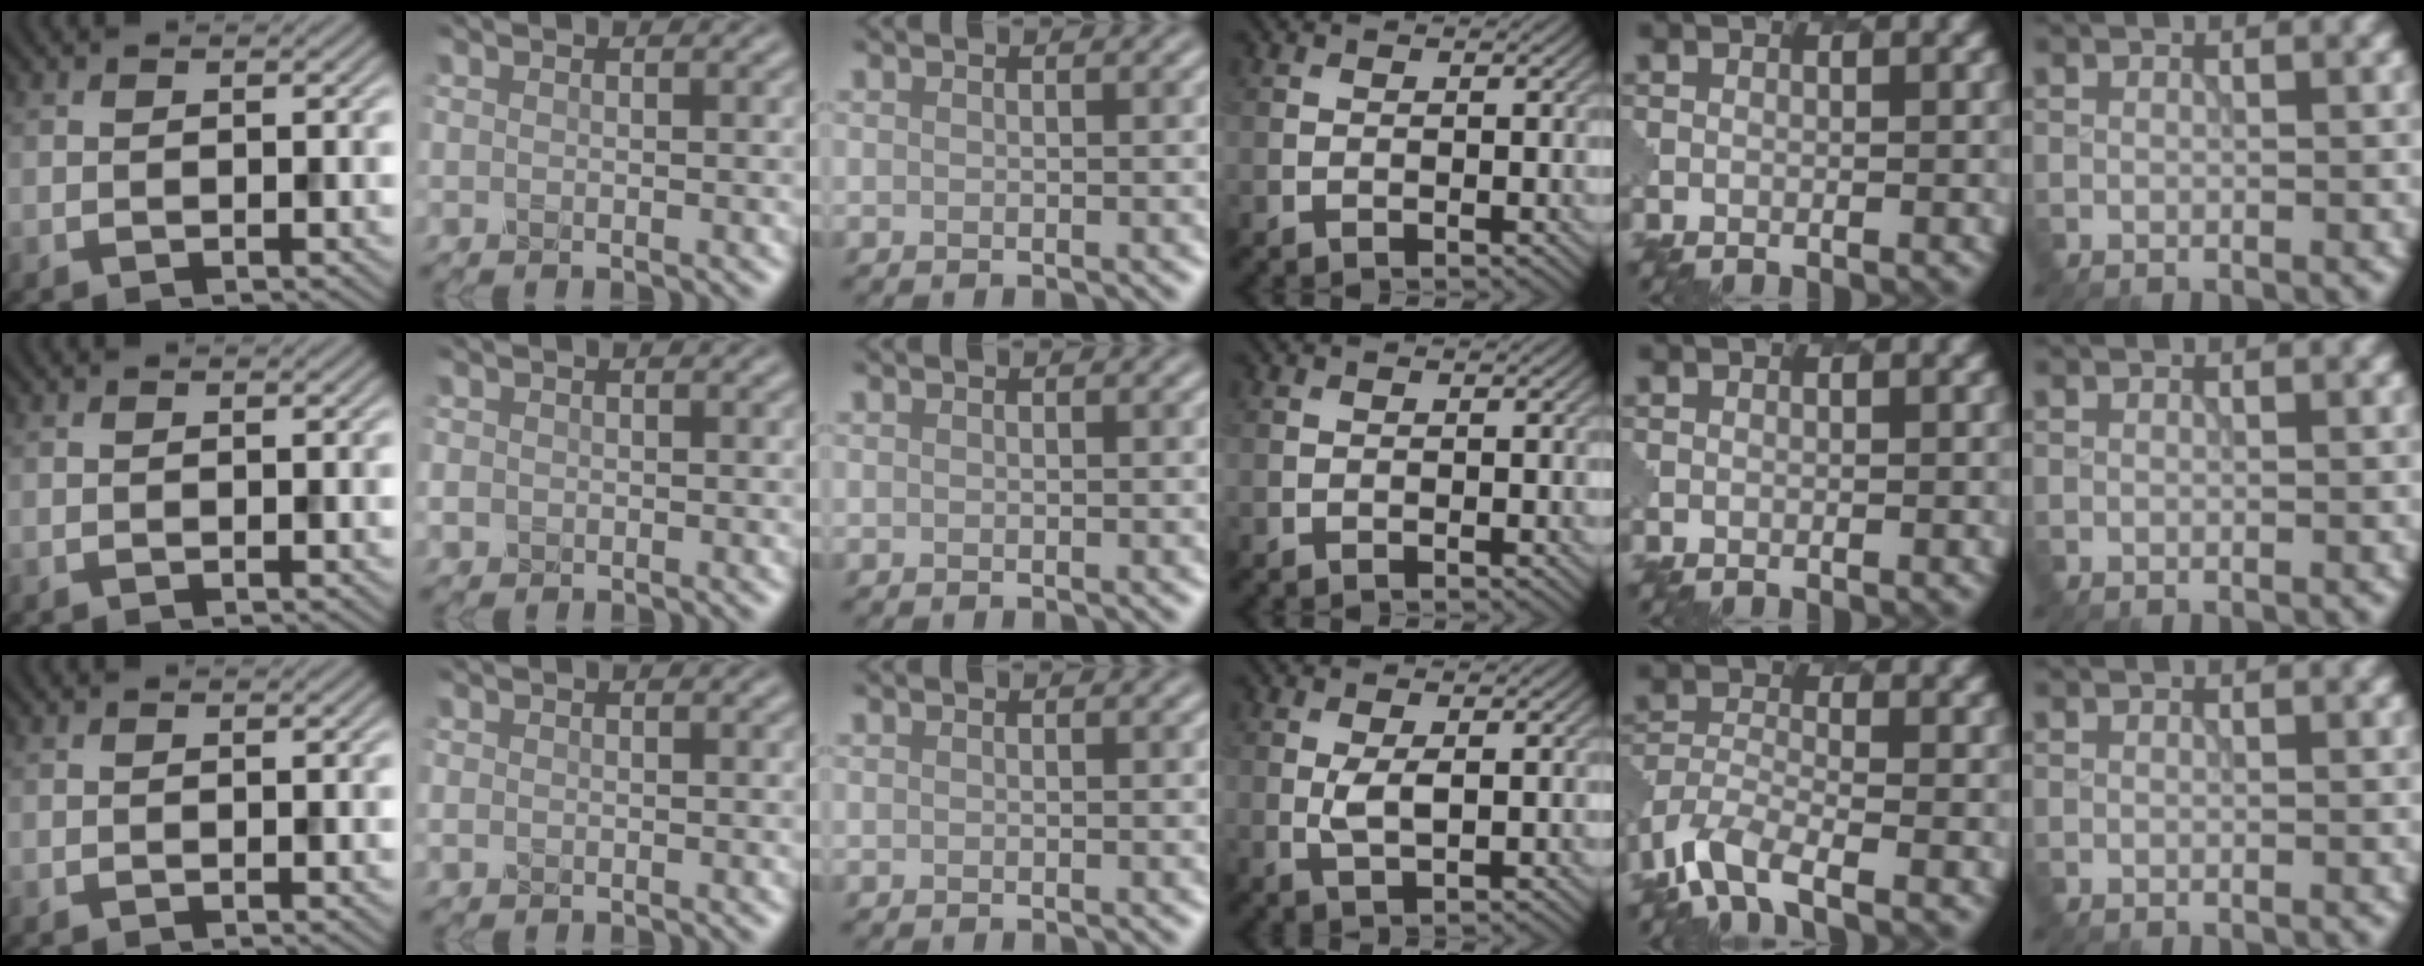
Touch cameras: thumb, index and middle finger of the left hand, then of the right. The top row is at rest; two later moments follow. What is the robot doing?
{"motion": "extract", "object": "pen bag"}